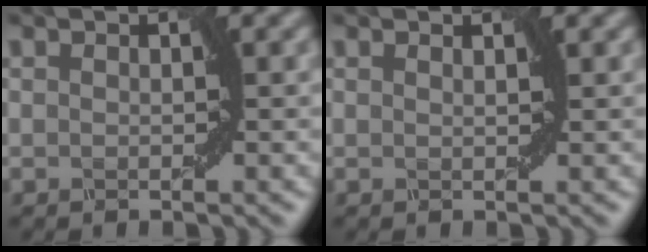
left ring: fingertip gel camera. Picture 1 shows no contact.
{"total": 0.6, "force": [0.5, 0.1, 0.2], "torque": [-0.003, -0.002, 0.004]}